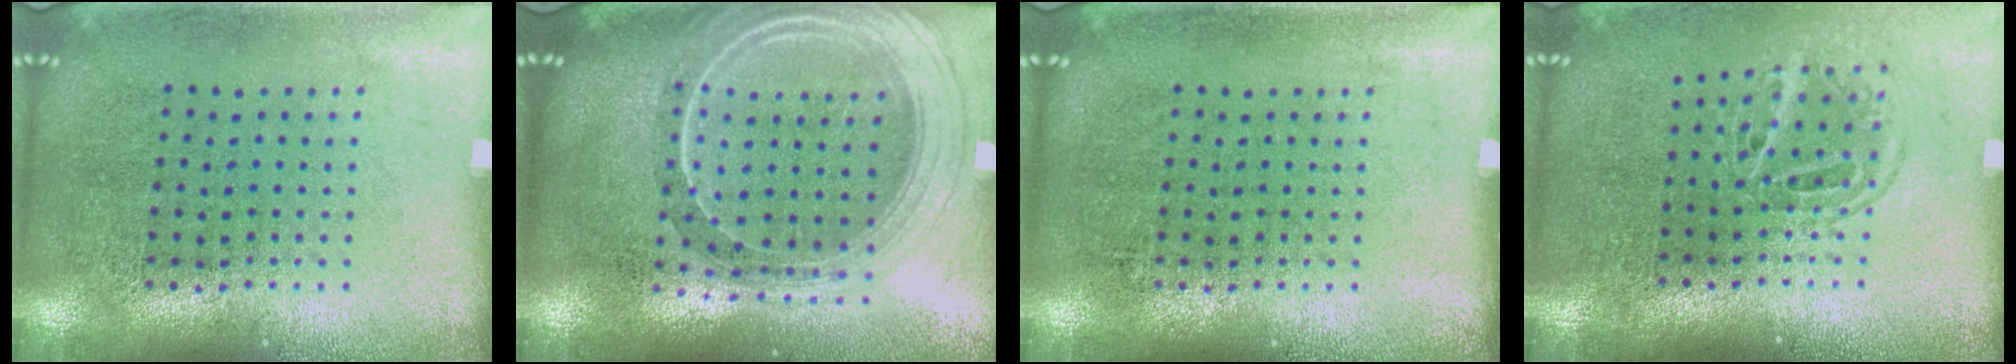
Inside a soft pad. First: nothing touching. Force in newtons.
{"total": 2.4, "press": 2.1, "slide": 1.2}
{"total": 0.0}
{"total": 1.6, "press": 1.2, "slide": 1.1}